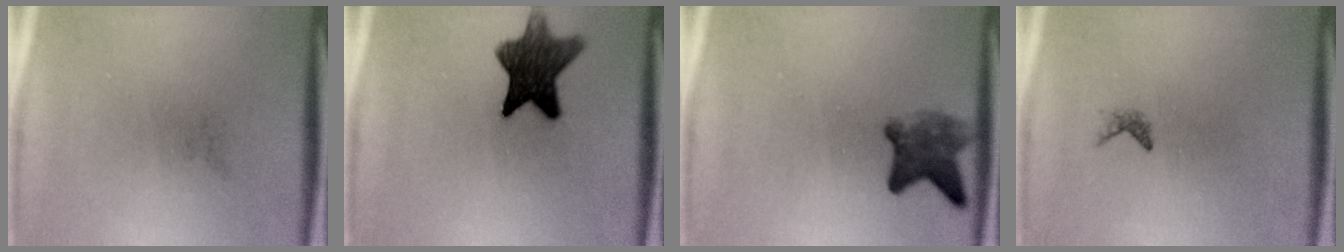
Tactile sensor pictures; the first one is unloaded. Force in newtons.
{"total": 10.3}
{"total": 4.6}
{"total": 0.6}